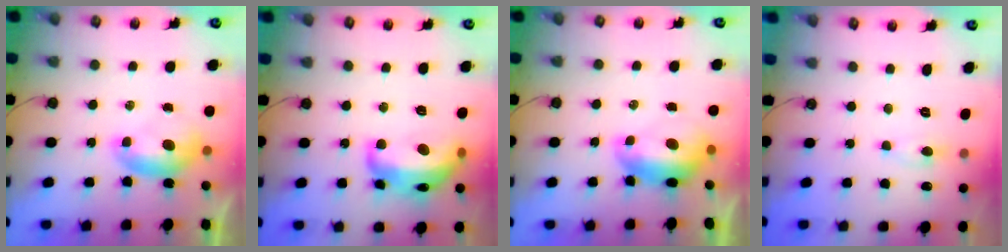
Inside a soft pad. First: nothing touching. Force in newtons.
{"total": 11.0, "press": 10.9, "slide": 0.9}
{"total": 2.0, "press": 1.9, "slide": 0.7}
{"total": 1.0, "press": 0.7, "slide": 0.7}